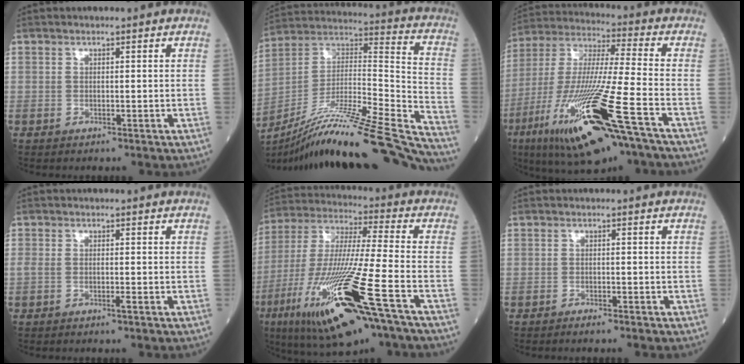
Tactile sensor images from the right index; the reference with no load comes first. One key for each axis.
{"total": 32.9, "fx": -28.5, "fy": -0.1, "fz": 16.4, "tx": -0.211, "ty": -0.038, "tz": -0.440}
{"total": 23.1, "fx": -10.9, "fy": 1.9, "fz": 20.3, "tx": -0.415, "ty": -0.050, "tz": -0.196}
{"total": 1.5, "fx": -0.6, "fy": 0.2, "fz": 1.4, "tx": -0.032, "ty": -0.001, "tz": -0.013}
{"total": 22.7, "fx": -10.1, "fy": 1.6, "fz": 20.3, "tx": -0.419, "ty": -0.048, "tz": -0.184}
{"total": 1.3, "fx": -1.1, "fy": -0.1, "fz": 0.6, "tx": -0.010, "ty": 0.000, "tz": -0.017}